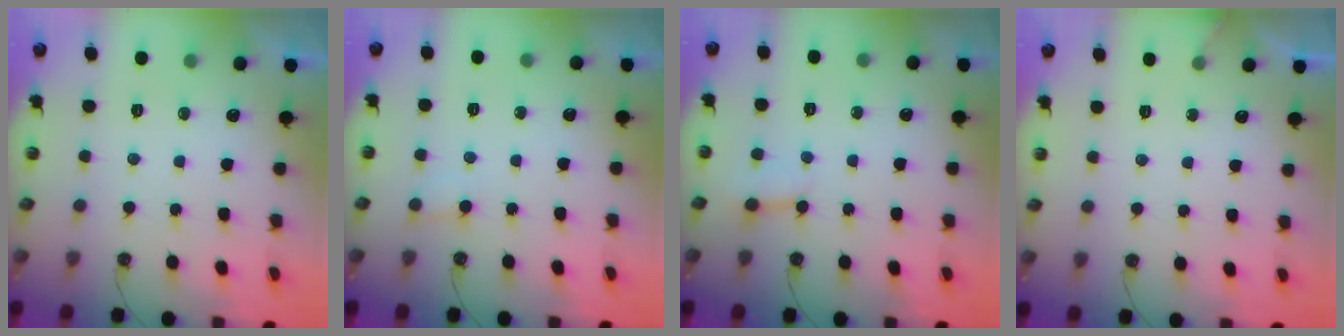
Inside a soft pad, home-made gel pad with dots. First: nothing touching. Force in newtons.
{"total": 3.9, "press": 3.9, "slide": 0.3}
{"total": 2.0, "press": 2.0, "slide": 0.1}
{"total": 2.2, "press": 2.2, "slide": 0.1}